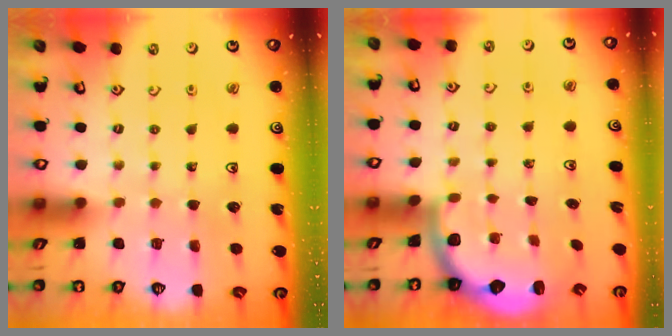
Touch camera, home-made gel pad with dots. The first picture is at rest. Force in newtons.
{"total": 2.2, "press": 2.1, "slide": 0.8}